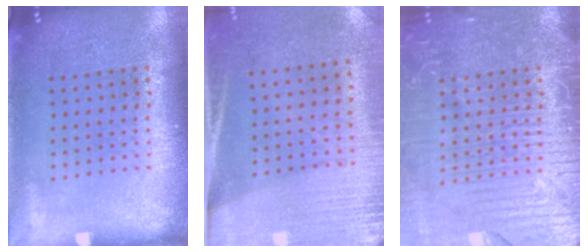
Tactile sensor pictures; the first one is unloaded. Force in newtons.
{"total": 2.8, "press": 2.5, "slide": 1.3}
{"total": 7.1, "press": 7.0, "slide": 0.8}